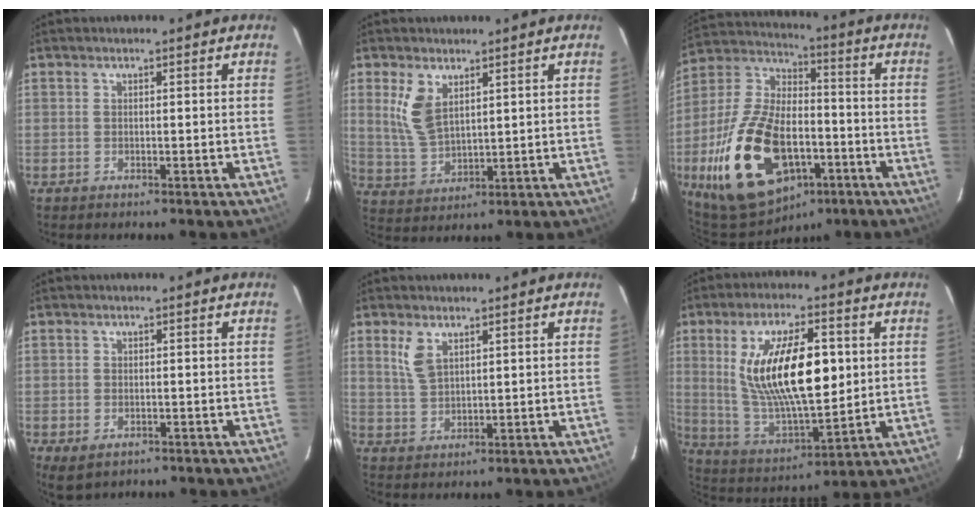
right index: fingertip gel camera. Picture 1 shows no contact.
{"total": 7.7, "force": [3.5, 4.0, 5.5], "torque": [-0.112, -0.002, 0.080]}
{"total": 25.4, "force": [-9.9, 14.5, 18.3], "torque": [-0.380, 0.001, -0.151]}
{"total": 3.7, "force": [-1.6, 2.7, 1.9], "torque": [-0.039, -0.008, -0.021]}
{"total": 4.7, "force": [2.6, 2.2, 3.3], "torque": [-0.066, 0.001, 0.057]}
{"total": 19.6, "force": [3.6, 7.7, 17.7], "torque": [-0.330, -0.003, 0.079]}